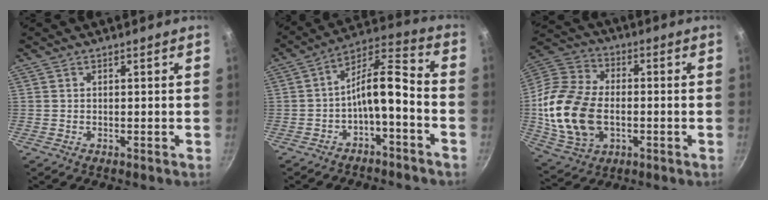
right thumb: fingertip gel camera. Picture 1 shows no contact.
{"total": 10.6, "force": [-4.1, 3.6, 9.0], "torque": [-0.166, 0.059, -0.071]}
{"total": 19.5, "force": [-2.2, 13.2, 14.1], "torque": [-0.267, 0.020, -0.038]}